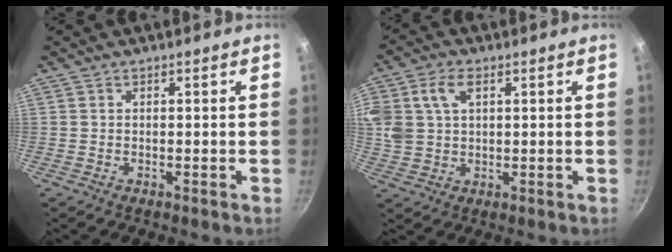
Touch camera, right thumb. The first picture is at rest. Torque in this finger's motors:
{"motor_torque": [0.03, 1.79, 1.15, 0.50, 0.09]}